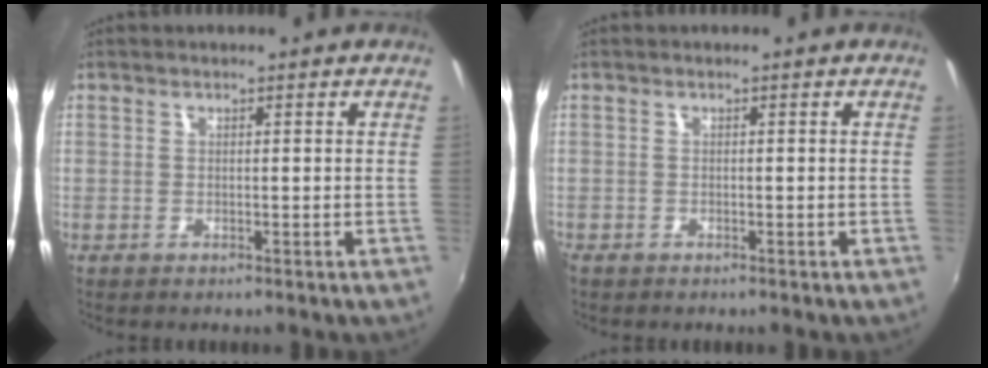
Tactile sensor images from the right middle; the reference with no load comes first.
{"total": 0.8, "force": [-0.6, 0.4, 0.1], "torque": [-0.004, -0.003, -0.014]}